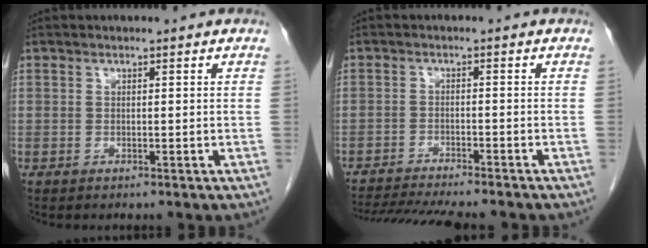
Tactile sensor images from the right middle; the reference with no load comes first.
{"total": 13.7, "force": [-12.3, 1.0, 5.9], "torque": [-0.093, -0.019, -0.177]}